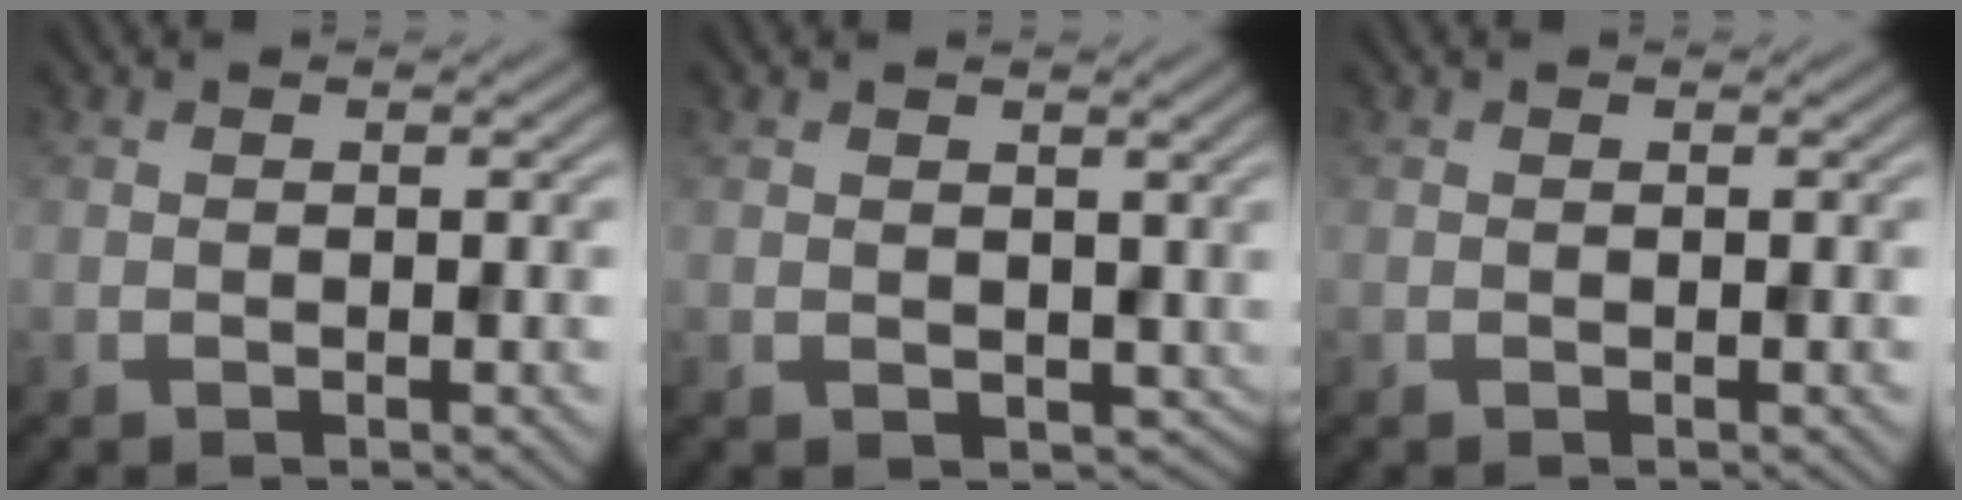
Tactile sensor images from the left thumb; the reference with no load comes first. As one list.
[{"total": 3.3, "force": [0.7, 2.6, 1.9], "torque": [-0.047, -0.016, 0.016]}, {"total": 0.0}]